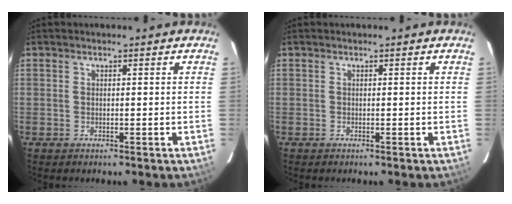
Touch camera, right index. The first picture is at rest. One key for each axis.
{"total": 0.0}